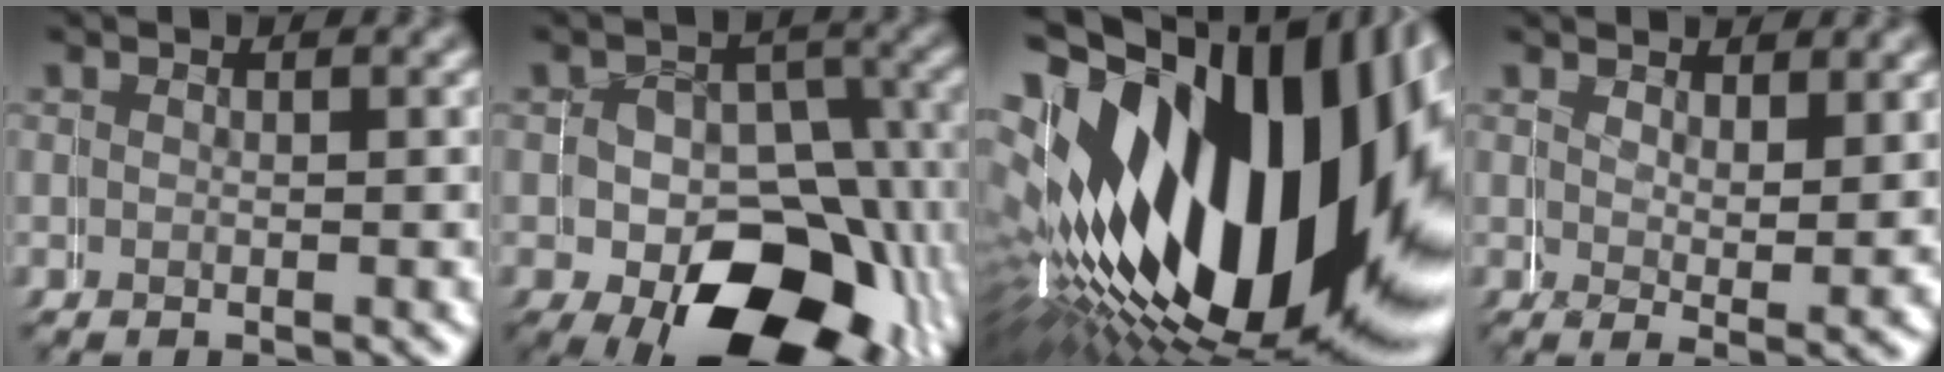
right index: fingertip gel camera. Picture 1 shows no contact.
{"total": 13.2, "force": [-5.3, 9.1, 7.9], "torque": [-0.122, -0.061, -0.056]}
{"total": 27.2, "force": [-0.7, 16.5, 21.6], "torque": [-0.327, 0.009, -0.011]}
{"total": 2.7, "force": [1.4, 0.8, 2.2], "torque": [-0.038, -0.020, 0.026]}